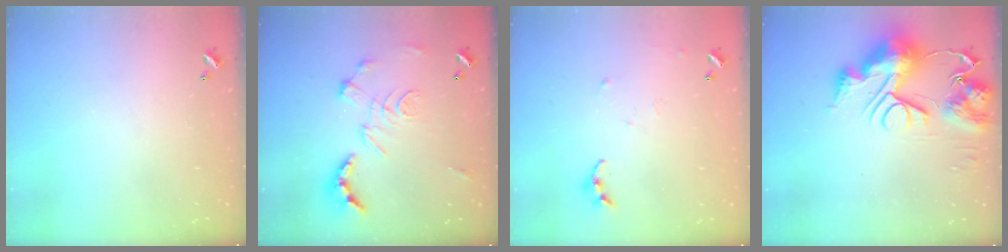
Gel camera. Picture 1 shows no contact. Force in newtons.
{"total": 2.9, "press": 2.3, "slide": 1.7}
{"total": 5.7, "press": 5.6, "slide": 0.6}
{"total": 14.3, "press": 14.2, "slide": 1.6}